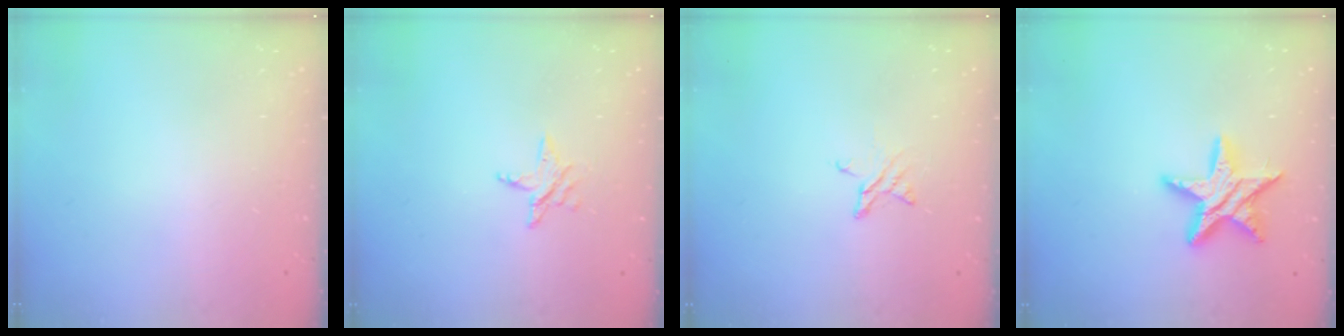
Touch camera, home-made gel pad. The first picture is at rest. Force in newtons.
{"total": 3.6, "press": 3.6, "slide": 0.2}
{"total": 2.9, "press": 2.9, "slide": 0.3}
{"total": 13.2, "press": 13.2, "slide": 0.6}